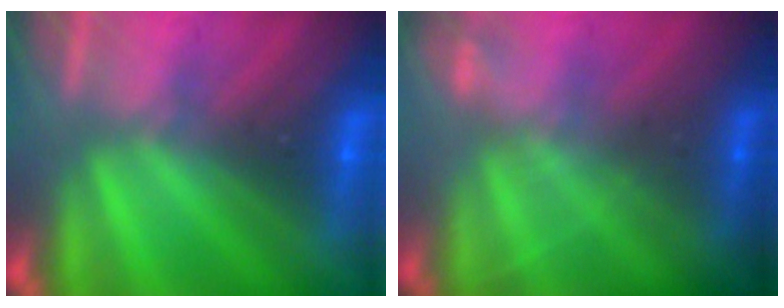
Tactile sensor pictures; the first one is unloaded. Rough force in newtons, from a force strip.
{"total": 2.2}